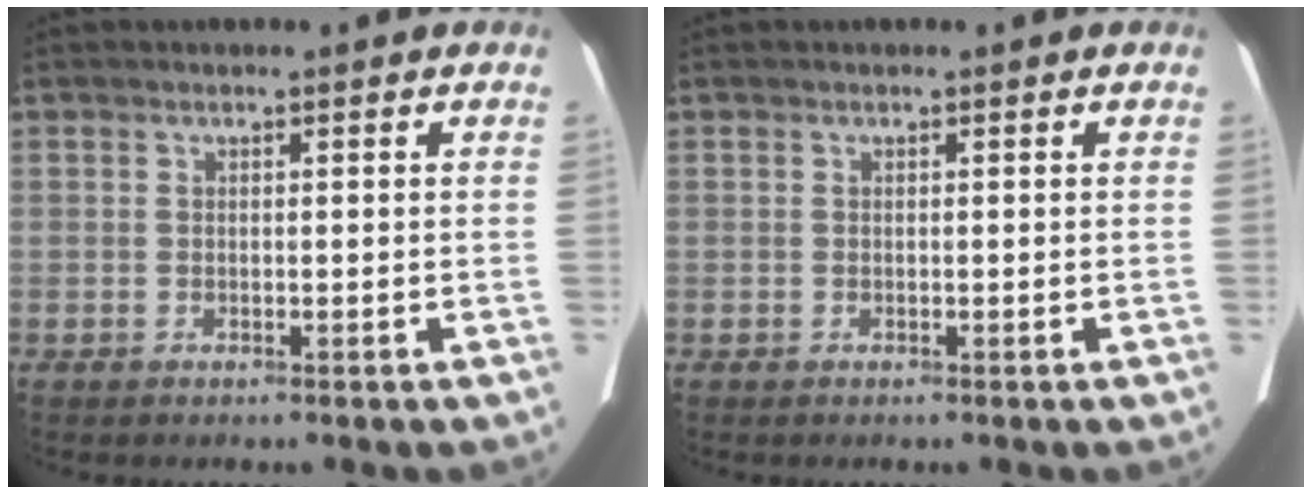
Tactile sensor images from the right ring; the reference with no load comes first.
{"total": 0.0}